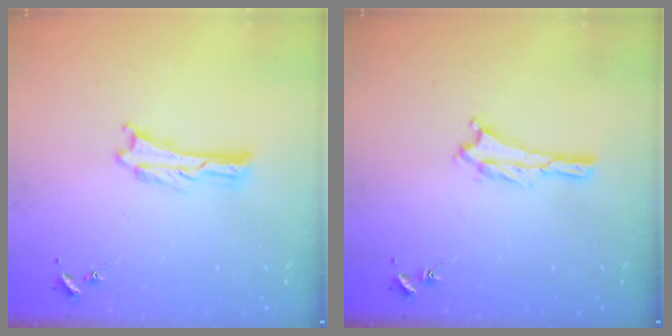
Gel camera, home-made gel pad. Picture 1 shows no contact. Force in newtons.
{"total": 1.2, "press": 1.1, "slide": 0.2}